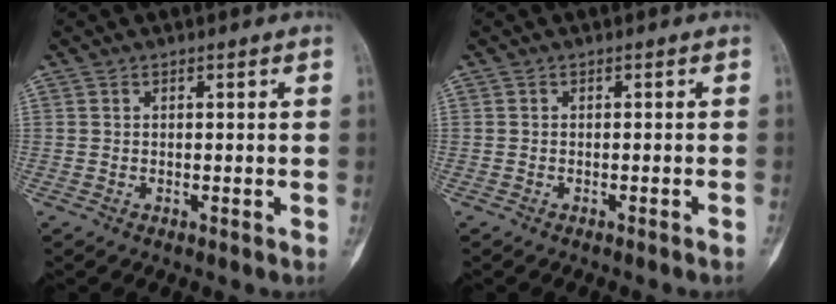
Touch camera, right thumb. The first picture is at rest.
{"total": 1.4, "force": [-1.2, -0.2, 0.8], "torque": [-0.015, 0.015, -0.010]}